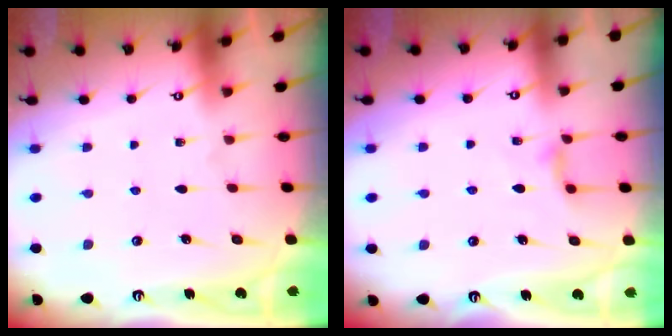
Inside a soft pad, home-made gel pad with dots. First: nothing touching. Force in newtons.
{"total": 4.9, "press": 4.9, "slide": 0.7}